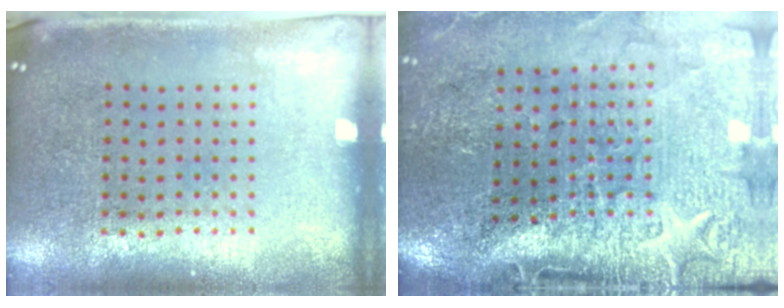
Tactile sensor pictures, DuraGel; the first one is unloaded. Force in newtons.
{"total": 4.5, "press": 3.8, "slide": 2.6}